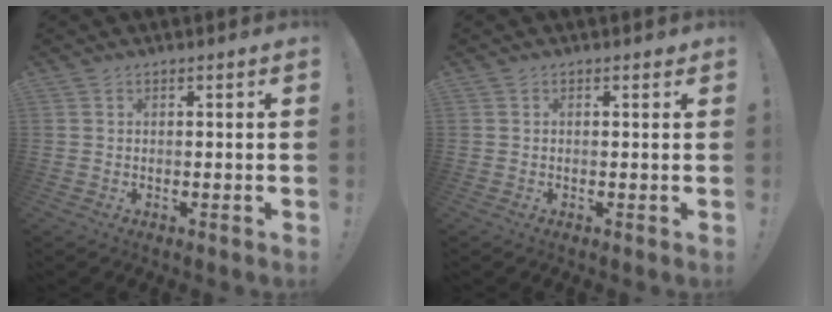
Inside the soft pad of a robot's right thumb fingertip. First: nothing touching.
{"total": 0.5, "force": [0.3, 0.3, 0.2], "torque": [0.009, -0.004, 0.002]}